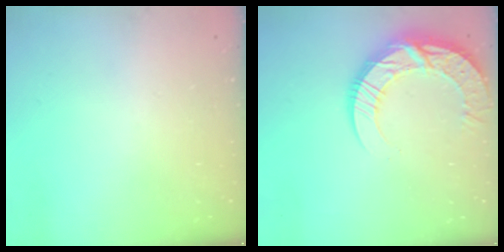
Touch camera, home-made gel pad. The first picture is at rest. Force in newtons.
{"total": 15.3, "press": 15.2, "slide": 1.4}